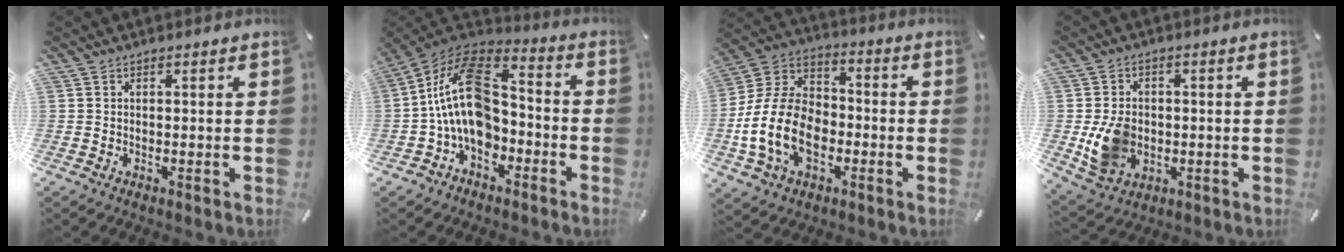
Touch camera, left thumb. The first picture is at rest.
{"total": 17.8, "force": [-1.7, 12.2, 12.8], "torque": [-0.265, 0.014, -0.031]}
{"total": 16.2, "force": [-4.6, 11.6, 10.3], "torque": [-0.244, 0.022, -0.088]}
{"total": 9.3, "force": [-1.1, 7.6, 5.2], "torque": [-0.107, 0.002, -0.020]}